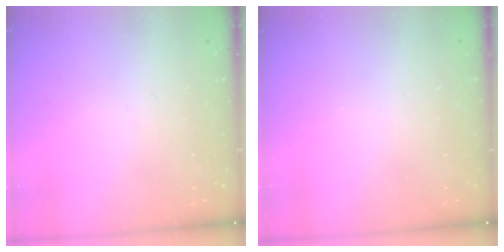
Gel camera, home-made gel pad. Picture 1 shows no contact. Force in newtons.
{"total": 0.0}